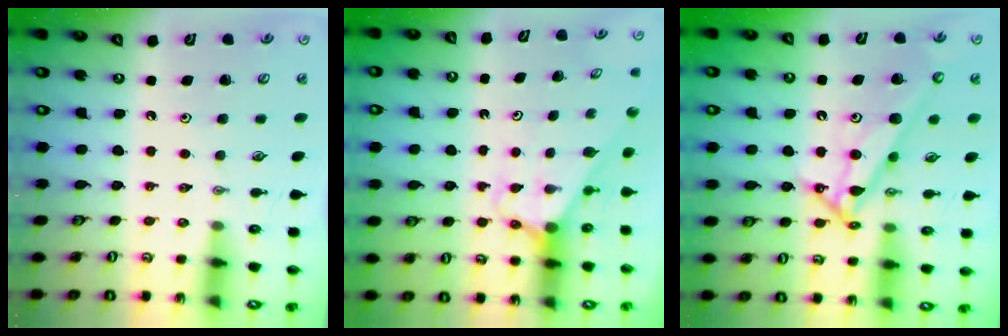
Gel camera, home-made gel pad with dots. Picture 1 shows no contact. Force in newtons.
{"total": 2.6, "press": 2.6, "slide": 0.2}
{"total": 10.9, "press": 10.9, "slide": 0.7}